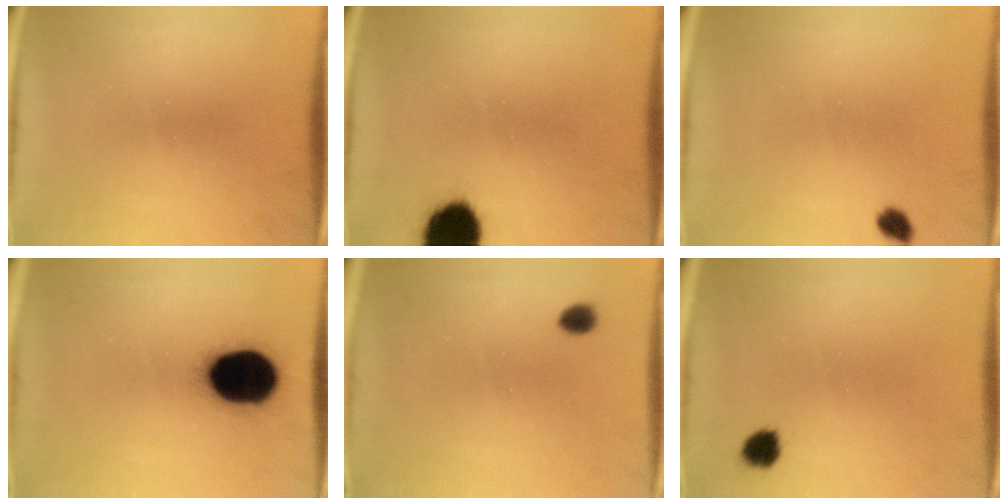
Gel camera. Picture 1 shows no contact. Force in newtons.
{"total": 11.1}
{"total": 1.9}
{"total": 19.6}
{"total": 2.1}
{"total": 2.8}